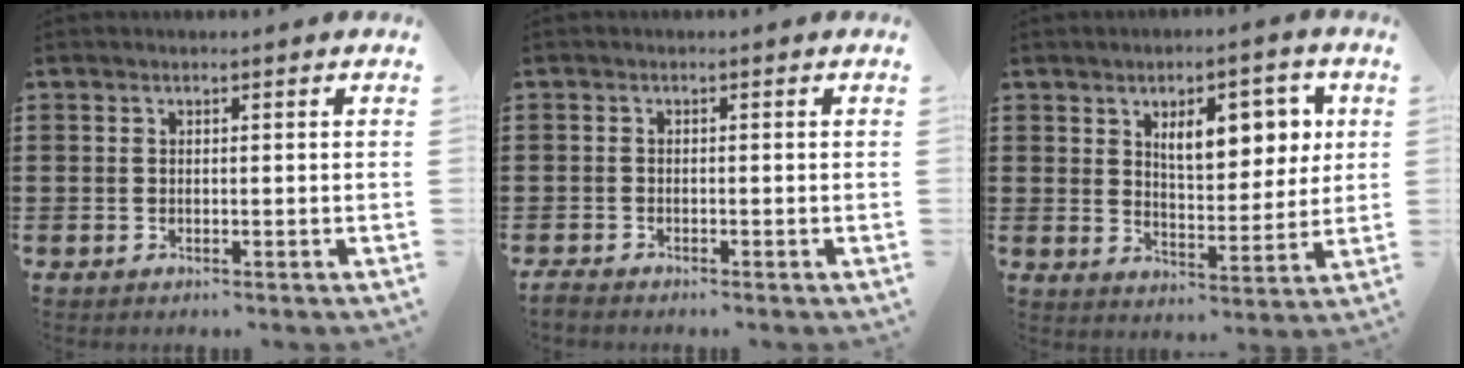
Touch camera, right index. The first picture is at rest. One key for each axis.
{"total": 1.2, "fx": -1.2, "fy": 0.1, "fz": 0.1, "tx": -0.004, "ty": -0.001, "tz": -0.024}
{"total": 8.3, "fx": 3.3, "fy": 4.0, "fz": 6.4, "tx": -0.098, "ty": -0.001, "tz": 0.049}